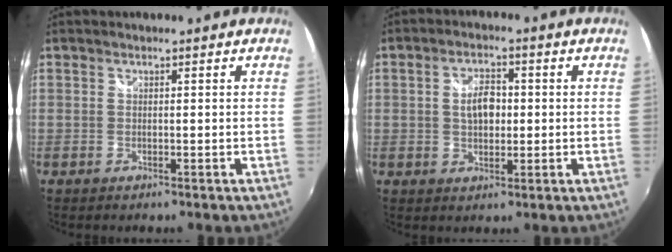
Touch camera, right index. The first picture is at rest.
{"total": 5.5, "force": [0.3, 3.3, 4.4], "torque": [-0.078, 0.008, 0.007]}